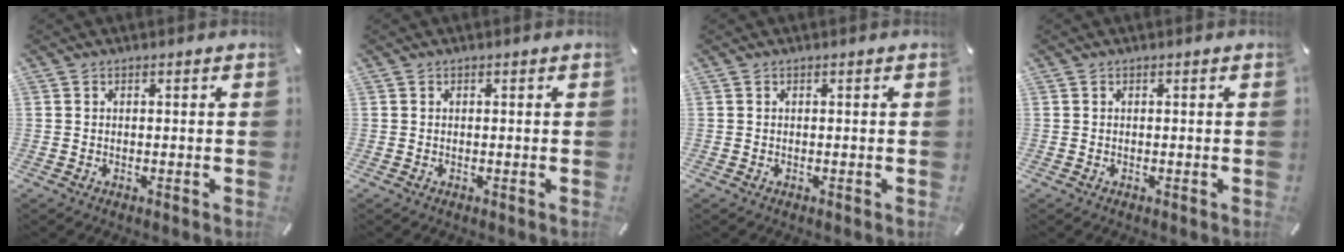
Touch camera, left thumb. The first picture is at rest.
{"total": 0.0}
{"total": 0.0}
{"total": 0.0}